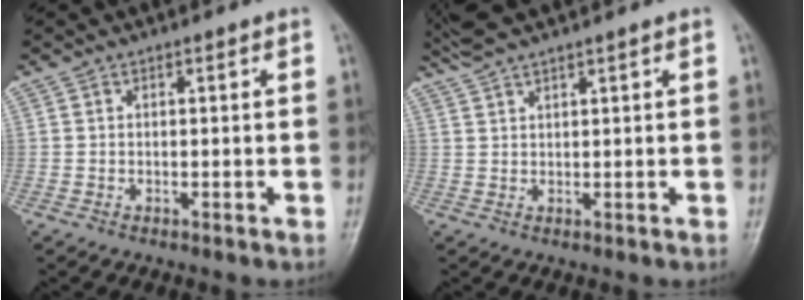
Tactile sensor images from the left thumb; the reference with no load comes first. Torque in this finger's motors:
{"motor_torque": [2.07, -0.40, 1.18, -1.30, 0.04]}